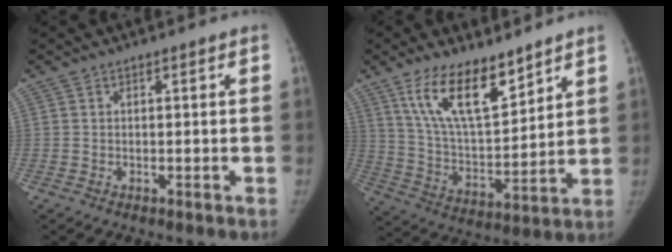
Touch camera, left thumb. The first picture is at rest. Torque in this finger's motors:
{"motor_torque": [0.84, 0.85, 1.44, -1.33, 0.13]}